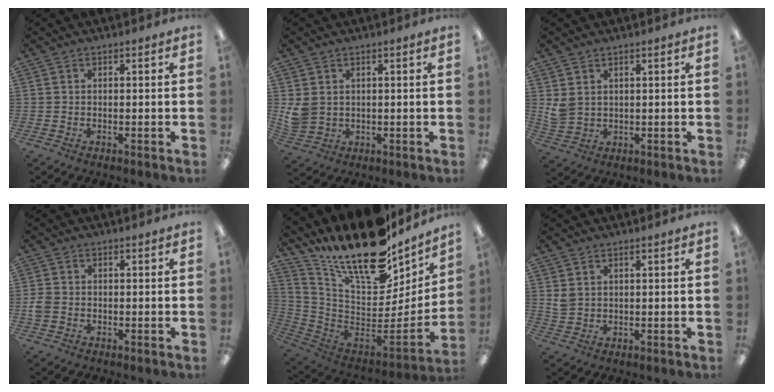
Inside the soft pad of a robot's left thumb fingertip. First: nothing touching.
{"total": 4.6, "force": [1.7, 3.7, 2.1], "torque": [-0.043, -0.003, 0.035]}
{"total": 3.8, "force": [2.1, 2.7, 1.8], "torque": [-0.031, -0.007, 0.040]}
{"total": 2.6, "force": [-0.5, 2.1, 1.5], "torque": [-0.024, 0.006, -0.008]}
{"total": 22.0, "force": [16.1, 8.5, 12.4], "torque": [-0.199, -0.126, 0.277]}
{"total": 2.4, "force": [1.4, 1.6, 1.2], "torque": [-0.027, 0.001, 0.026]}